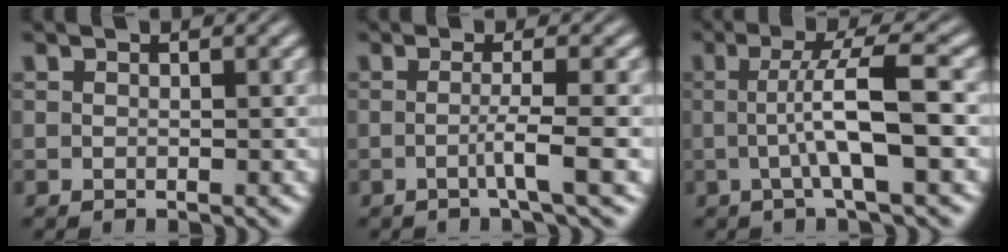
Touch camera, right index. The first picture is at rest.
{"total": 2.8, "force": [-1.0, -1.1, 2.3], "torque": [-0.040, -0.006, -0.016]}
{"total": 4.4, "force": [0.1, -0.6, 4.4], "torque": [-0.071, -0.001, 0.004]}